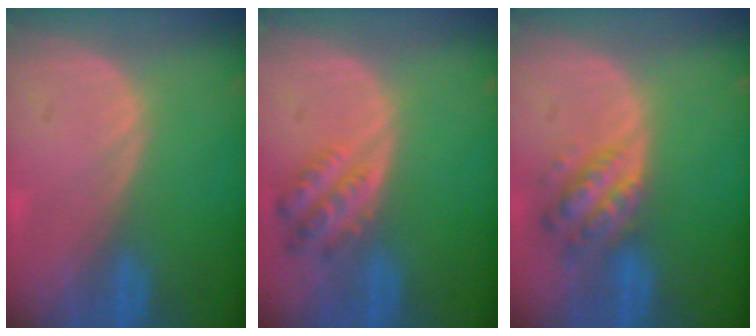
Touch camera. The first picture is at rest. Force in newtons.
{"total": 4.8, "press": 4.8, "slide": 0.5}
{"total": 6.2, "press": 5.6, "slide": 2.7}